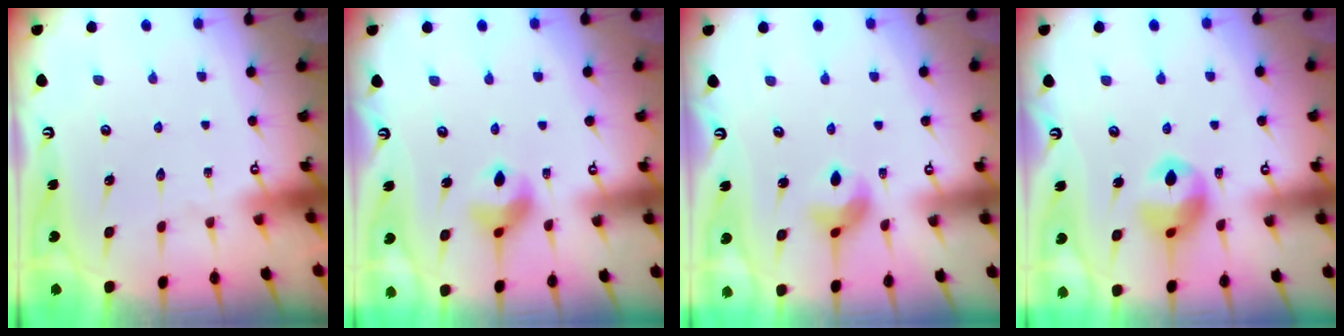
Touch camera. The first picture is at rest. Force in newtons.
{"total": 9.1, "press": 9.0, "slide": 1.0}
{"total": 7.9, "press": 7.9, "slide": 0.4}
{"total": 11.1, "press": 11.1, "slide": 0.8}